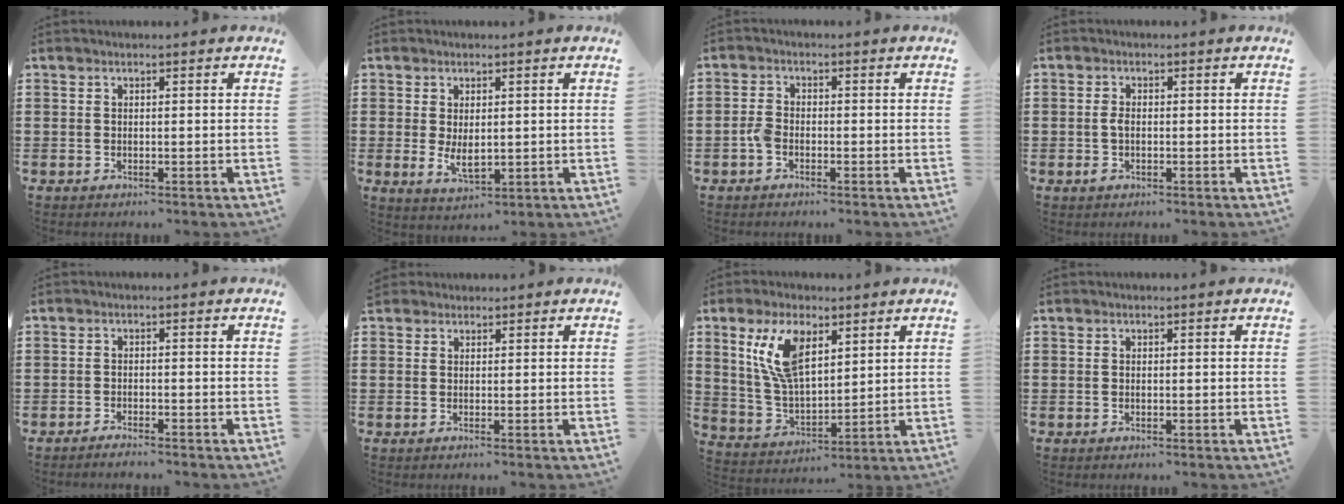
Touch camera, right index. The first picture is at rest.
{"total": 3.6, "force": [0.1, 1.9, 3.0], "torque": [-0.051, 0.000, 0.002]}
{"total": 2.3, "force": [-1.0, 1.3, 1.6], "torque": [-0.047, -0.002, -0.024]}
{"total": 2.0, "force": [-0.4, 1.0, 1.6], "torque": [-0.039, -0.001, -0.011]}
{"total": 1.4, "force": [-1.4, 0.0, 0.2], "torque": [-0.006, 0.002, -0.027]}
{"total": 1.0, "force": [0.9, 0.4, -0.2], "torque": [0.002, 0.002, 0.019]}
{"total": 10.7, "force": [4.6, 5.0, 8.2], "torque": [-0.179, 0.009, 0.084]}
{"total": 0.0}